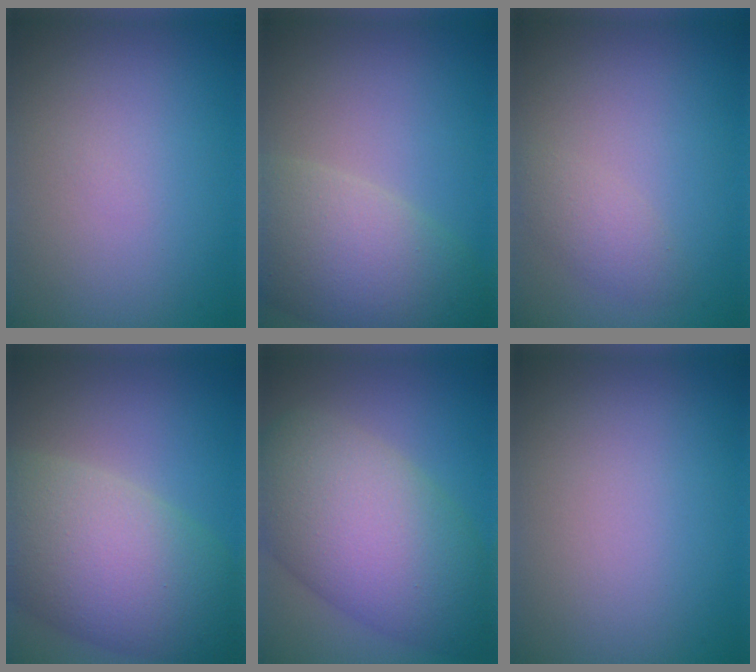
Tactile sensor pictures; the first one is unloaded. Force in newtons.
{"total": 7.9, "press": 7.8, "slide": 0.8}
{"total": 1.8, "press": 1.8, "slide": 0.1}
{"total": 10.8, "press": 10.8, "slide": 0.7}
{"total": 11.3, "press": 11.3, "slide": 0.3}
{"total": 0.0}